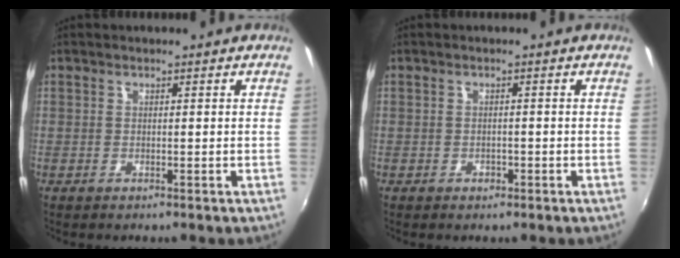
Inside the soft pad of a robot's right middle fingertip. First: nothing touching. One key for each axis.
{"total": 1.3, "fx": -0.8, "fy": 1.0, "fz": 0.3, "tx": -0.004, "ty": -0.001, "tz": -0.010}